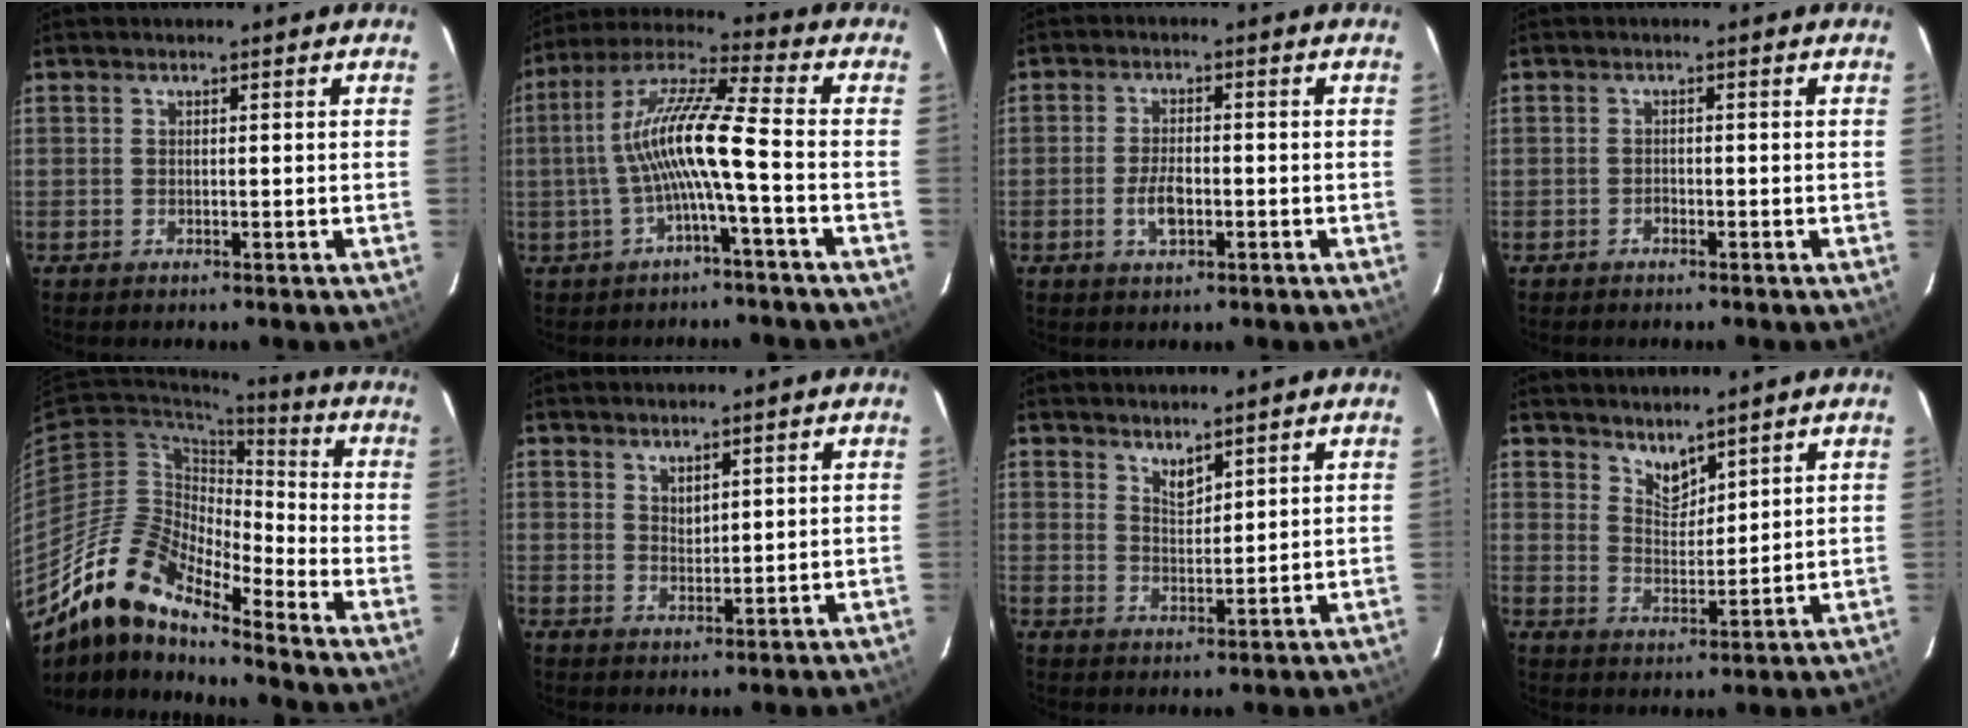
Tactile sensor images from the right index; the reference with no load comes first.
{"total": 11.6, "force": [-2.4, 0.3, 11.4], "torque": [-0.229, 0.017, -0.044]}
{"total": 4.4, "force": [-1.7, 2.0, 3.6], "torque": [-0.072, 0.001, -0.031]}
{"total": 1.1, "force": [-1.0, 0.4, 0.1], "torque": [-0.007, 0.004, -0.017]}
{"total": 15.9, "force": [-12.9, 3.9, 8.4], "torque": [-0.140, -0.013, -0.257]}
{"total": 2.4, "force": [1.9, 1.1, 1.1], "torque": [-0.016, -0.001, 0.035]}
{"total": 3.3, "force": [2.8, 0.9, 1.4], "torque": [-0.020, -0.001, 0.050]}
{"total": 4.8, "force": [4.2, 1.8, 1.4], "torque": [-0.017, -0.004, 0.077]}